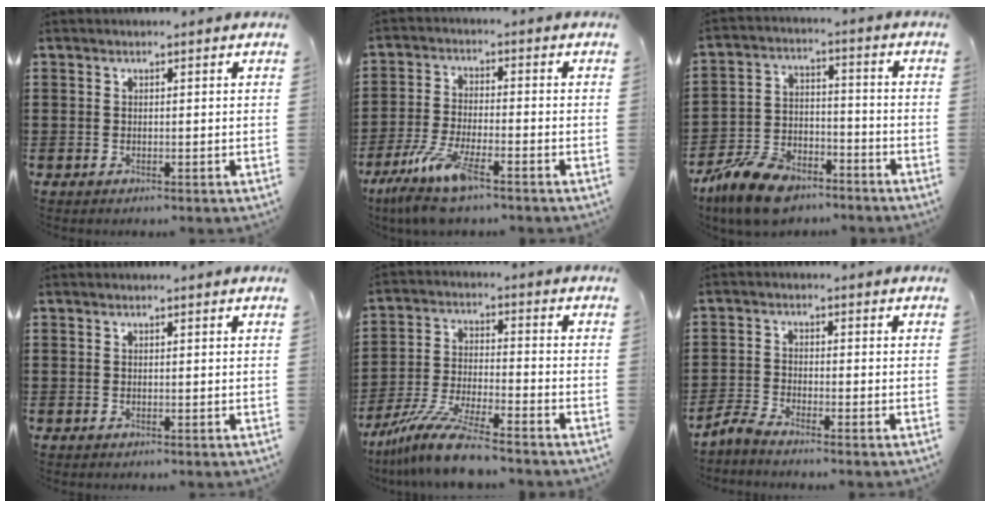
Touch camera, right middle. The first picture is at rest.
{"total": 8.3, "force": [-6.1, 1.0, 5.5], "torque": [-0.123, -0.018, -0.119]}
{"total": 10.3, "force": [-8.5, 3.7, 4.4], "torque": [-0.096, 0.028, -0.165]}
{"total": 0.0}
{"total": 10.1, "force": [-8.6, 0.5, 5.2], "torque": [-0.111, 0.002, -0.170]}
{"total": 2.8, "force": [-2.6, 0.1, 1.1], "torque": [-0.044, -0.005, -0.058]}